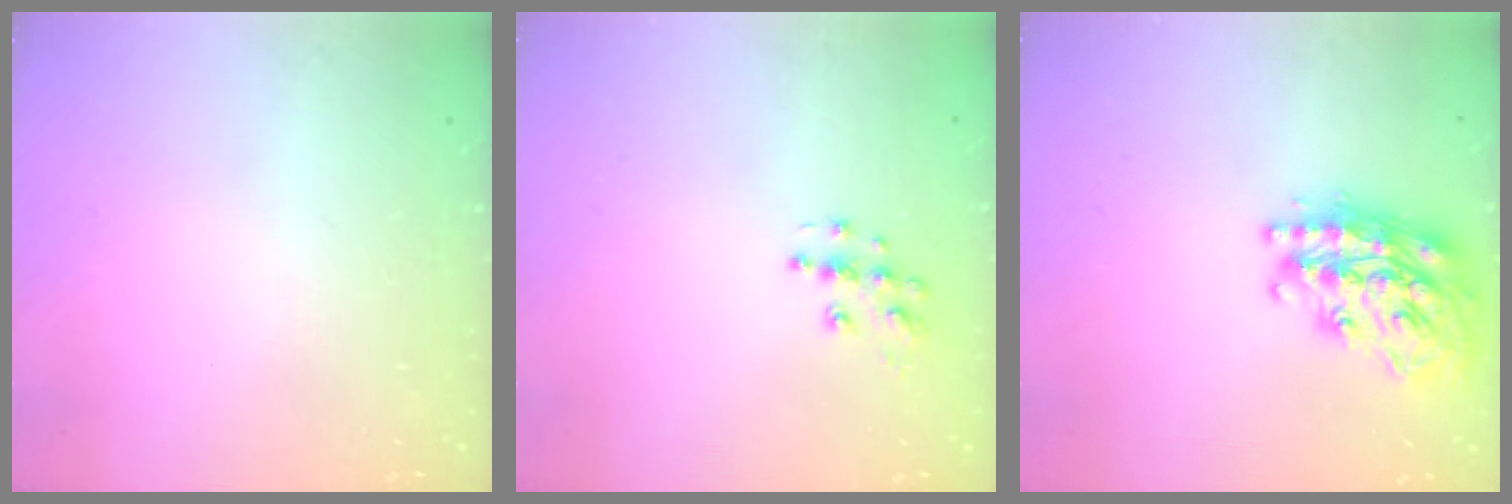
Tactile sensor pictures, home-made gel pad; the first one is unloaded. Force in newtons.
{"total": 7.9, "press": 7.9, "slide": 0.4}
{"total": 23.5, "press": 23.4, "slide": 2.0}